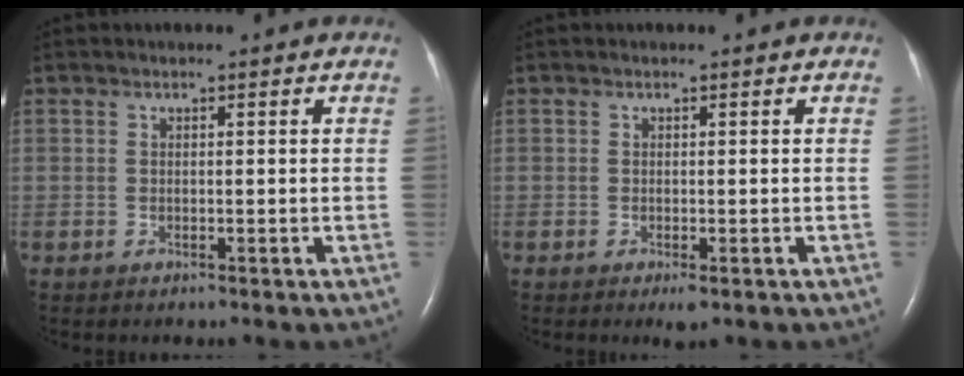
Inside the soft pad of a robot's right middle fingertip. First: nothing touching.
{"total": 1.3, "force": [-0.6, 0.3, 1.1], "torque": [-0.015, -0.004, -0.008]}